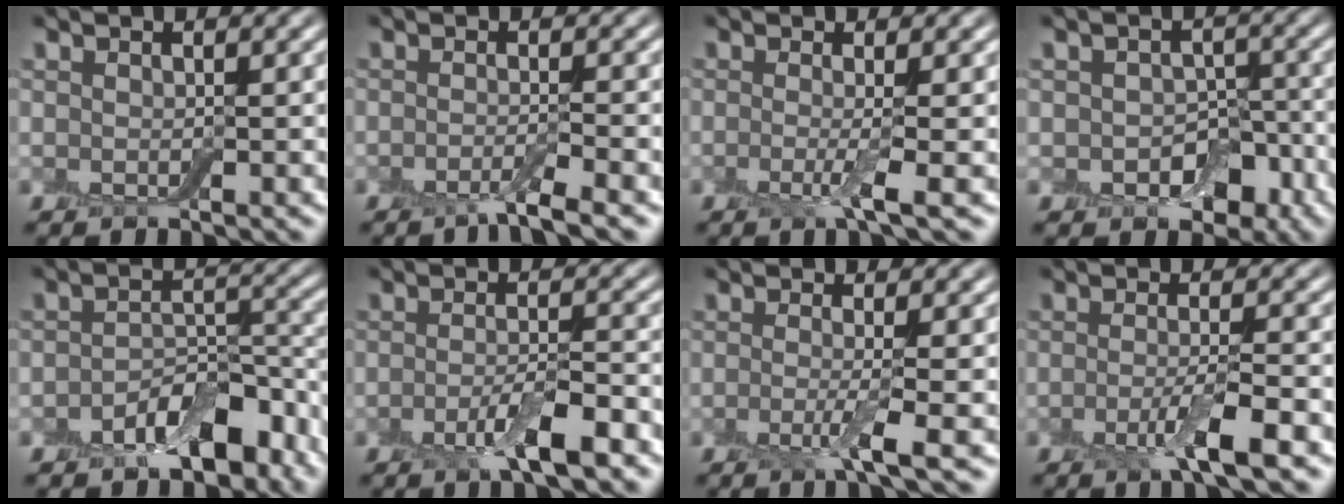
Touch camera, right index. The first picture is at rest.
{"total": 2.8, "force": [-1.7, 0.4, 2.3], "torque": [-0.030, -0.003, -0.041]}
{"total": 2.7, "force": [-0.5, 0.5, 2.6], "torque": [-0.049, -0.010, -0.014]}
{"total": 4.9, "force": [-1.9, 3.5, 2.8], "torque": [-0.032, -0.010, -0.031]}
{"total": 6.3, "force": [-3.5, 3.2, 4.1], "torque": [-0.059, 0.002, -0.066]}
{"total": 4.1, "force": [-2.0, 1.0, 3.4], "torque": [-0.065, -0.001, -0.039]}
{"total": 2.9, "force": [-0.7, 0.5, 2.8], "torque": [-0.051, -0.008, -0.019]}
{"total": 3.9, "force": [-1.7, 0.7, 3.5], "torque": [-0.063, -0.004, -0.037]}